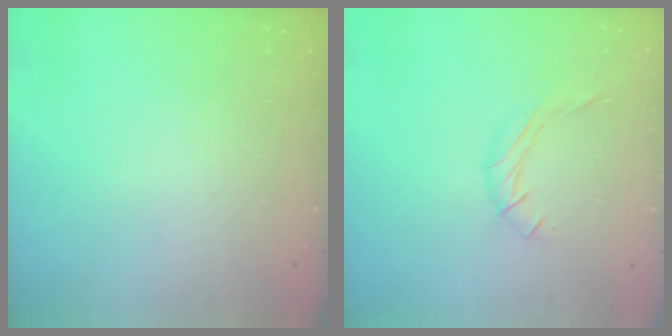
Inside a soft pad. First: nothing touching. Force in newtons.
{"total": 5.8, "press": 5.8, "slide": 0.8}